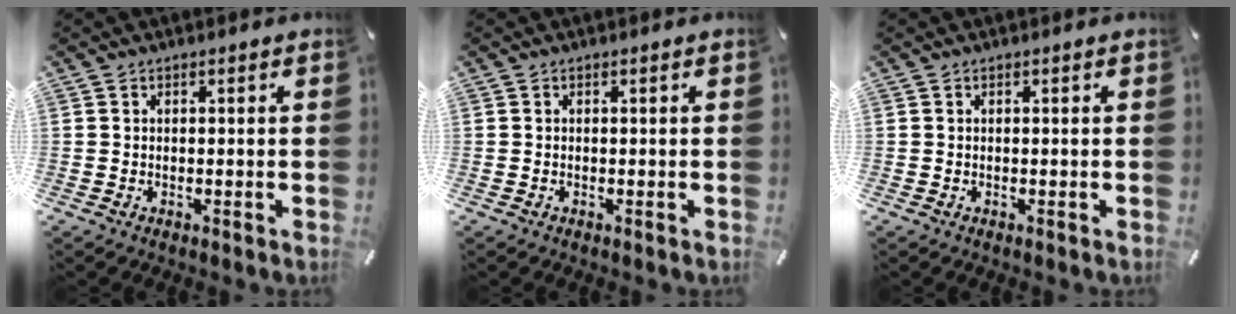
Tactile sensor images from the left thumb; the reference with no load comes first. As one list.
[{"total": 0.0}, {"total": 0.0}]